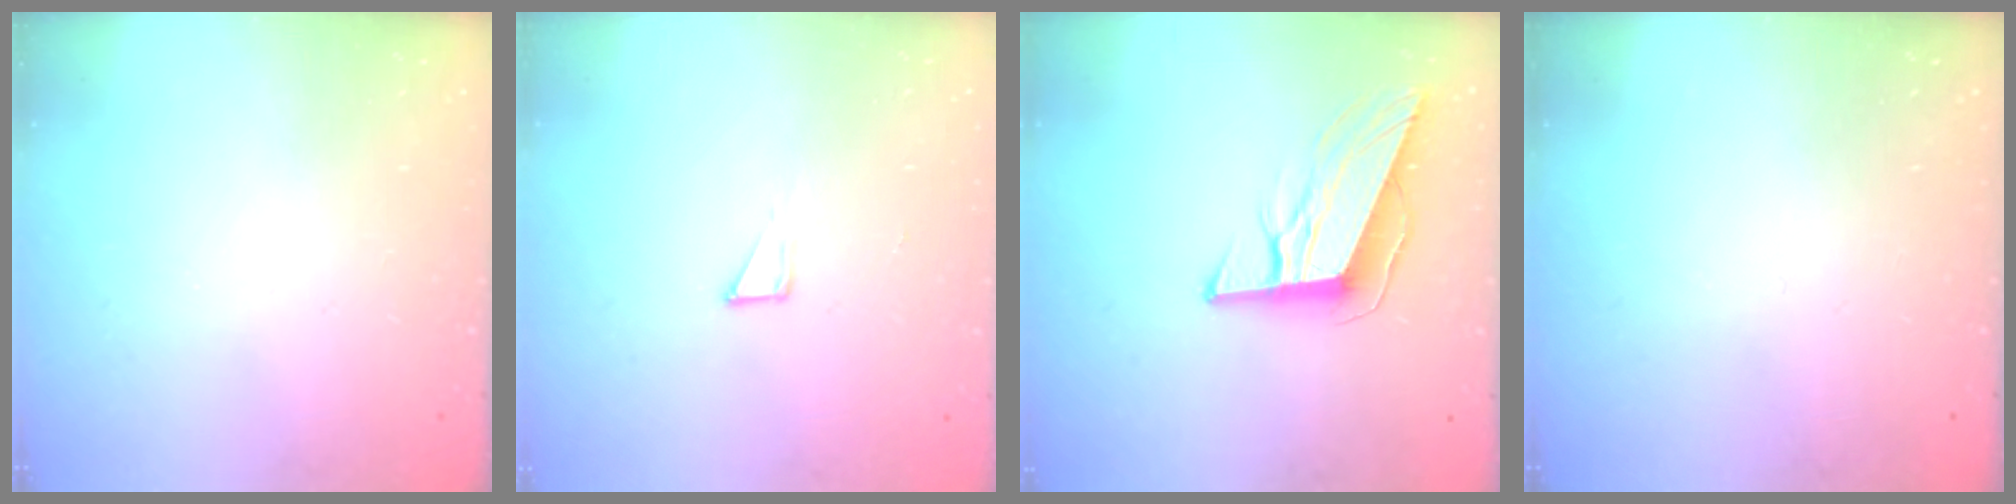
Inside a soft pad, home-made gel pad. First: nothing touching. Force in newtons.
{"total": 3.3, "press": 3.3, "slide": 0.3}
{"total": 10.7, "press": 10.3, "slide": 2.6}
{"total": 0.0}